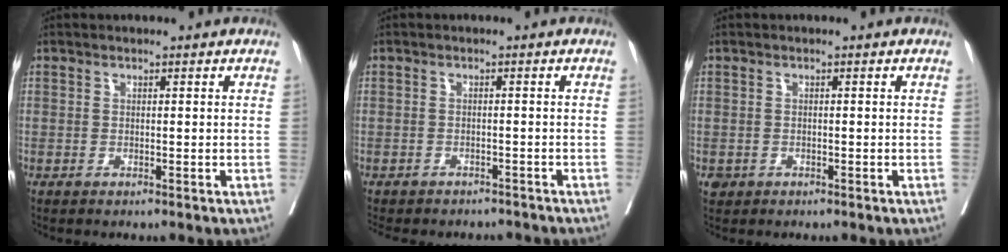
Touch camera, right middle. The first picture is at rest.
{"total": 8.4, "force": [-7.2, 3.8, 1.8], "torque": [-0.028, 0.000, -0.087]}
{"total": 0.9, "force": [-0.4, 0.8, 0.2], "torque": [-0.005, 0.003, 0.001]}